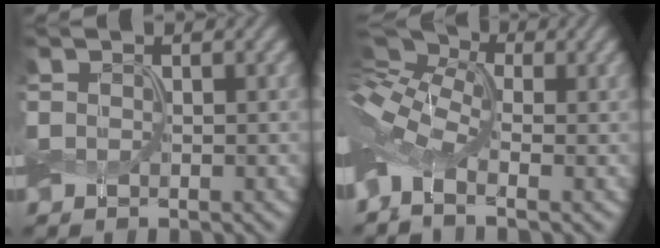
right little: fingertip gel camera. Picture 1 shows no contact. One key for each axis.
{"total": 7.8, "fx": -0.8, "fy": 4.3, "fz": 6.5, "tx": -0.144, "ty": 0.011, "tz": -0.033}